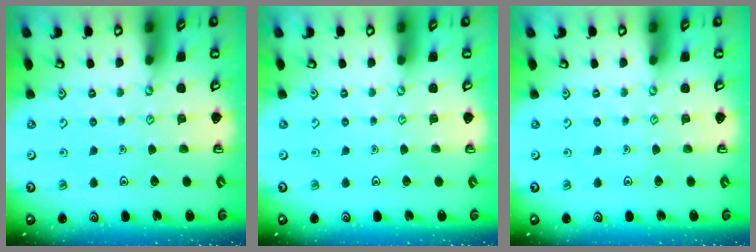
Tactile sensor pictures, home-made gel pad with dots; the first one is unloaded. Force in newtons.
{"total": 0.0}
{"total": 0.0}